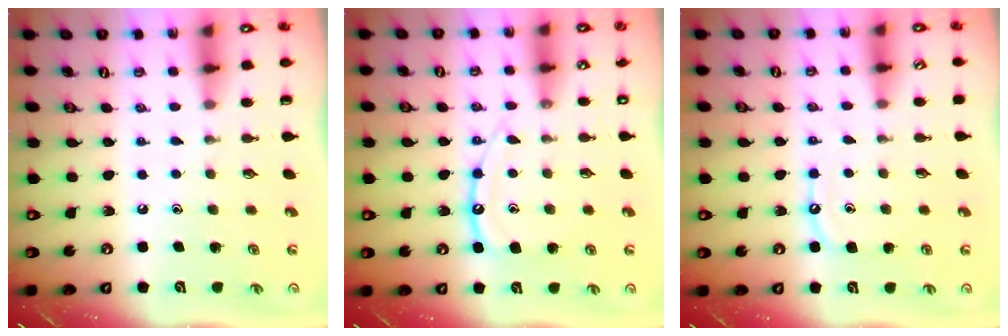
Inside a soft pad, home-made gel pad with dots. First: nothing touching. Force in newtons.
{"total": 11.4, "press": 11.3, "slide": 1.1}
{"total": 7.2, "press": 7.1, "slide": 0.8}